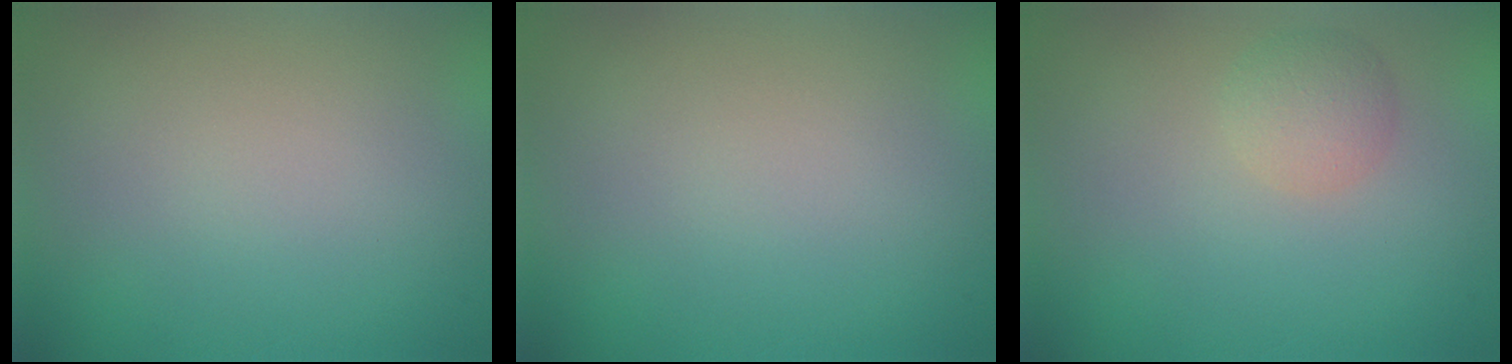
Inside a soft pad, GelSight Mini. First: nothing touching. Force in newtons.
{"total": 0.0}
{"total": 2.2, "press": 2.2, "slide": 0.1}